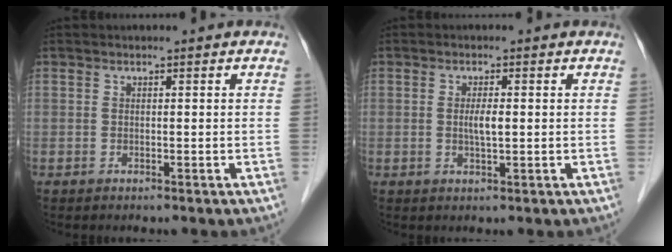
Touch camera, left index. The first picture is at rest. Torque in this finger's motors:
{"motor_torque": [0.23, 0.21, 0.05, 0.02]}